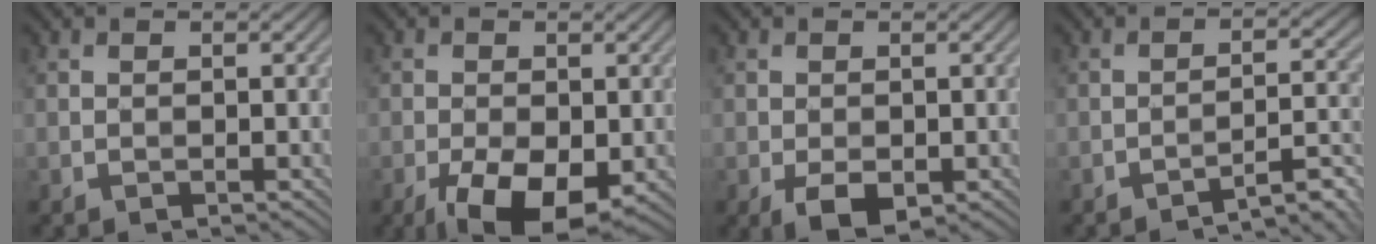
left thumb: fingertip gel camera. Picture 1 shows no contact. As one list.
[{"total": 8.3, "force": [-3.5, 4.1, 6.3], "torque": [-0.120, -0.017, -0.055]}, {"total": 3.4, "force": [-1.3, 2.1, 2.3], "torque": [-0.050, -0.011, -0.021]}, {"total": 5.2, "force": [-4.2, 0.7, 3.0], "torque": [-0.039, 0.022, -0.063]}]